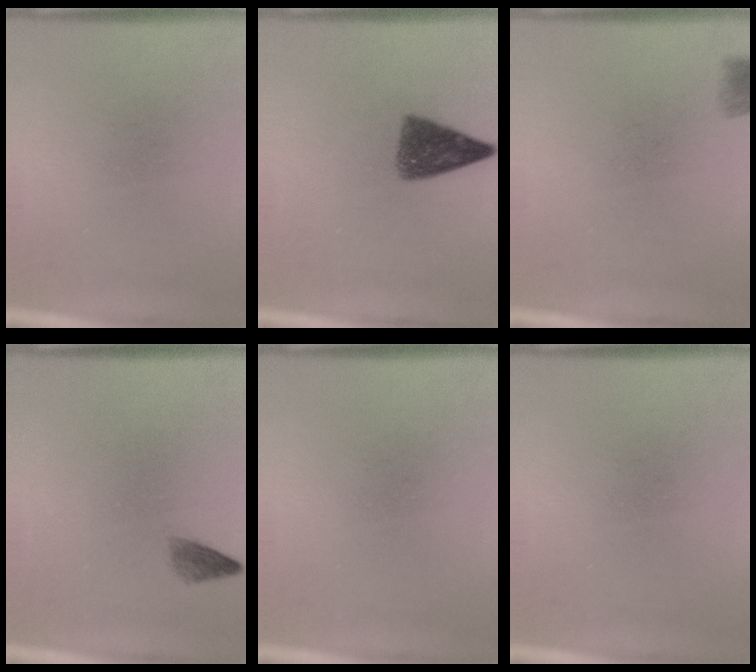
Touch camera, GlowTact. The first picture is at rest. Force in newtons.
{"total": 6.8}
{"total": 2.2}
{"total": 1.6}
{"total": 0.0}
{"total": 0.0}